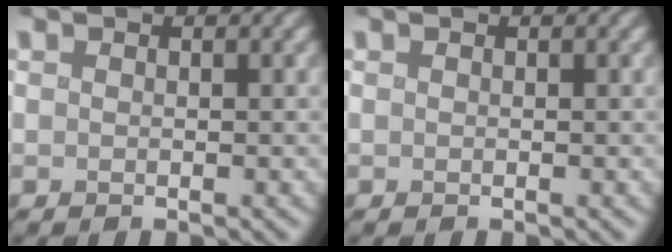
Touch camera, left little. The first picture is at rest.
{"total": 0.0}